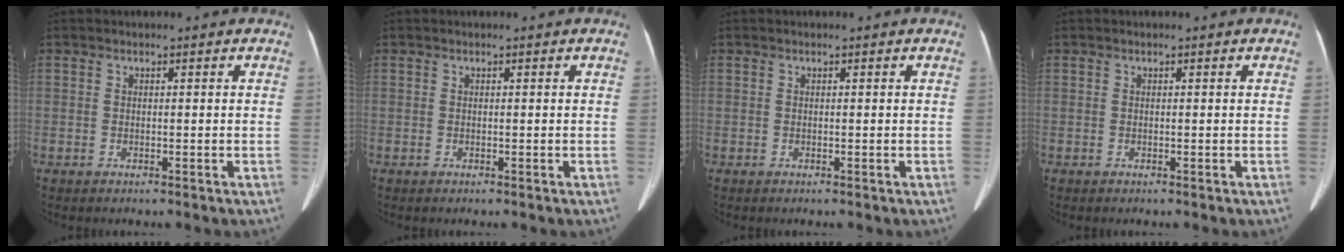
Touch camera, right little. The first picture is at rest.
{"total": 0.0}
{"total": 0.0}
{"total": 0.0}